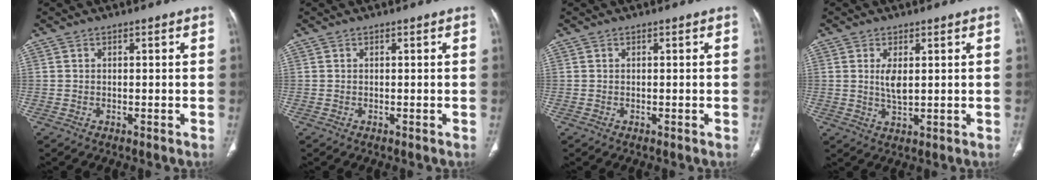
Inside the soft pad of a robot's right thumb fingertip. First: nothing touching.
{"total": 0.0}
{"total": 0.0}
{"total": 3.9, "force": [0.9, 1.6, 3.4], "torque": [-0.066, -0.012, 0.023]}